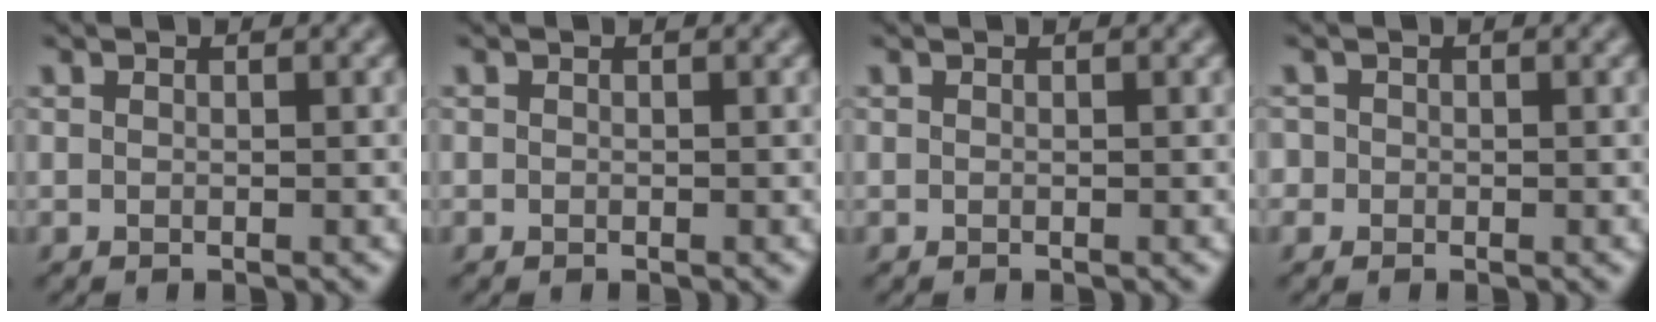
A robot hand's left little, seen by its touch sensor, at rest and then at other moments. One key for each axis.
{"total": 0.0}
{"total": 0.0}
{"total": 1.3, "fx": 0.0, "fy": 1.3, "fz": 0.4, "tx": -0.001, "ty": 0.008, "tz": -0.003}